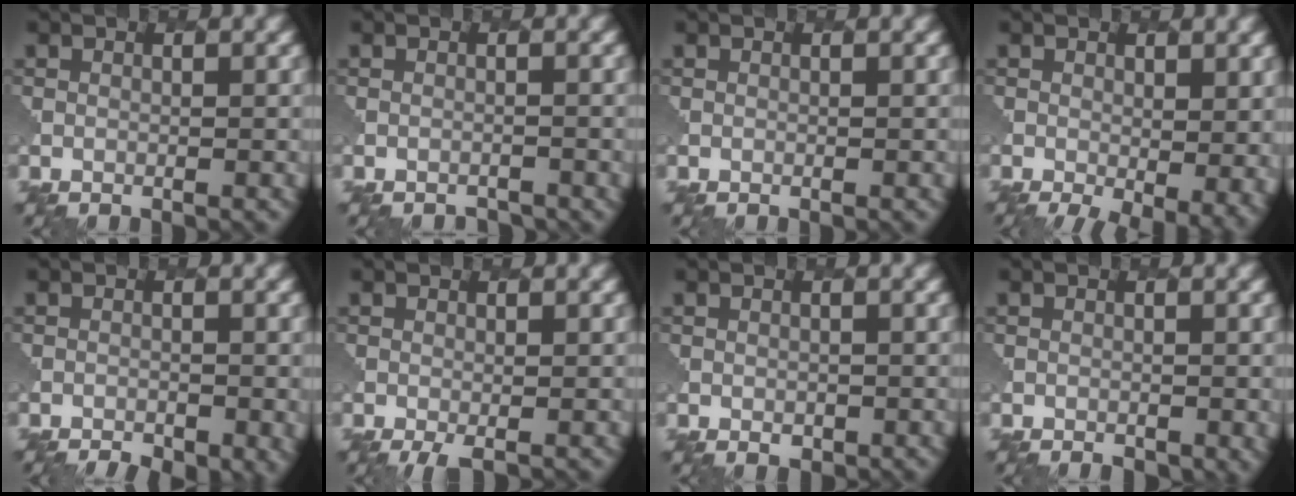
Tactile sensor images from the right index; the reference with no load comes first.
{"total": 1.3, "force": [-1.3, 0.3, 0.0], "torque": [0.007, 0.006, -0.017]}
{"total": 0.0}
{"total": 5.4, "force": [-1.1, 2.4, 4.7], "torque": [-0.068, -0.018, -0.003]}
{"total": 5.9, "force": [-4.3, 2.6, 3.1], "torque": [-0.030, -0.006, -0.042]}
{"total": 1.4, "force": [-0.7, 0.2, 1.3], "torque": [-0.025, 0.000, -0.014]}
{"total": 0.8, "force": [-0.1, 0.8, 0.3], "torque": [-0.009, -0.001, -0.002]}
{"total": 2.4, "force": [-0.9, 1.4, 1.7], "torque": [-0.013, 0.006, 0.001]}